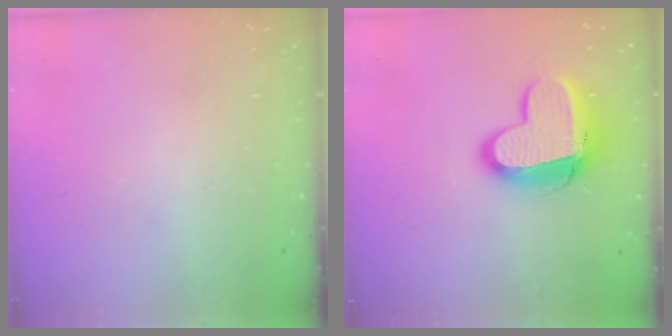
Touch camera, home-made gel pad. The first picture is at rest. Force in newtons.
{"total": 13.5, "press": 13.5, "slide": 1.4}